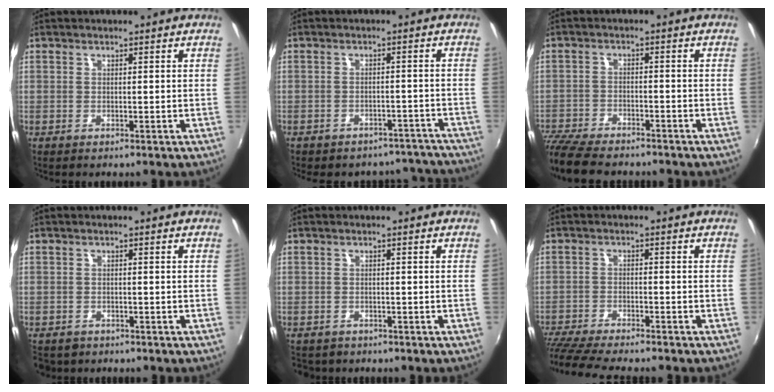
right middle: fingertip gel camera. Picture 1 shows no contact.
{"total": 12.1, "force": [-10.8, 4.9, 2.2], "torque": [-0.049, 0.020, -0.117]}
{"total": 12.4, "force": [-10.7, 3.6, 5.1], "torque": [-0.136, -0.031, -0.188]}
{"total": 3.7, "force": [-2.5, 2.4, 1.2], "torque": [-0.035, -0.010, -0.039]}
{"total": 3.0, "force": [-2.3, 1.9, 0.7], "torque": [-0.023, -0.009, -0.037]}
{"total": 11.8, "force": [-10.4, 1.3, 5.3], "torque": [-0.134, -0.030, -0.179]}